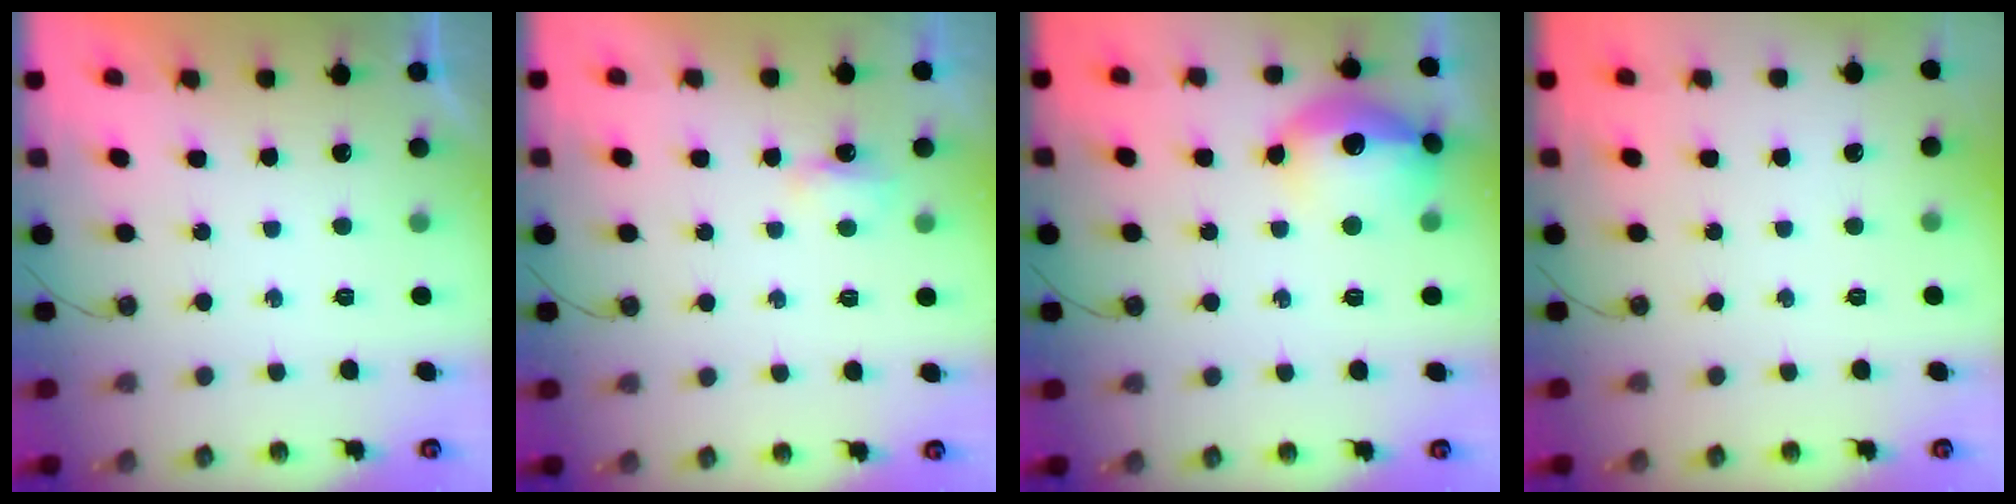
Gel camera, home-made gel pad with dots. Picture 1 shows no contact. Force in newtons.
{"total": 3.6, "press": 3.5, "slide": 0.5}
{"total": 16.0, "press": 15.9, "slide": 1.3}
{"total": 0.0}